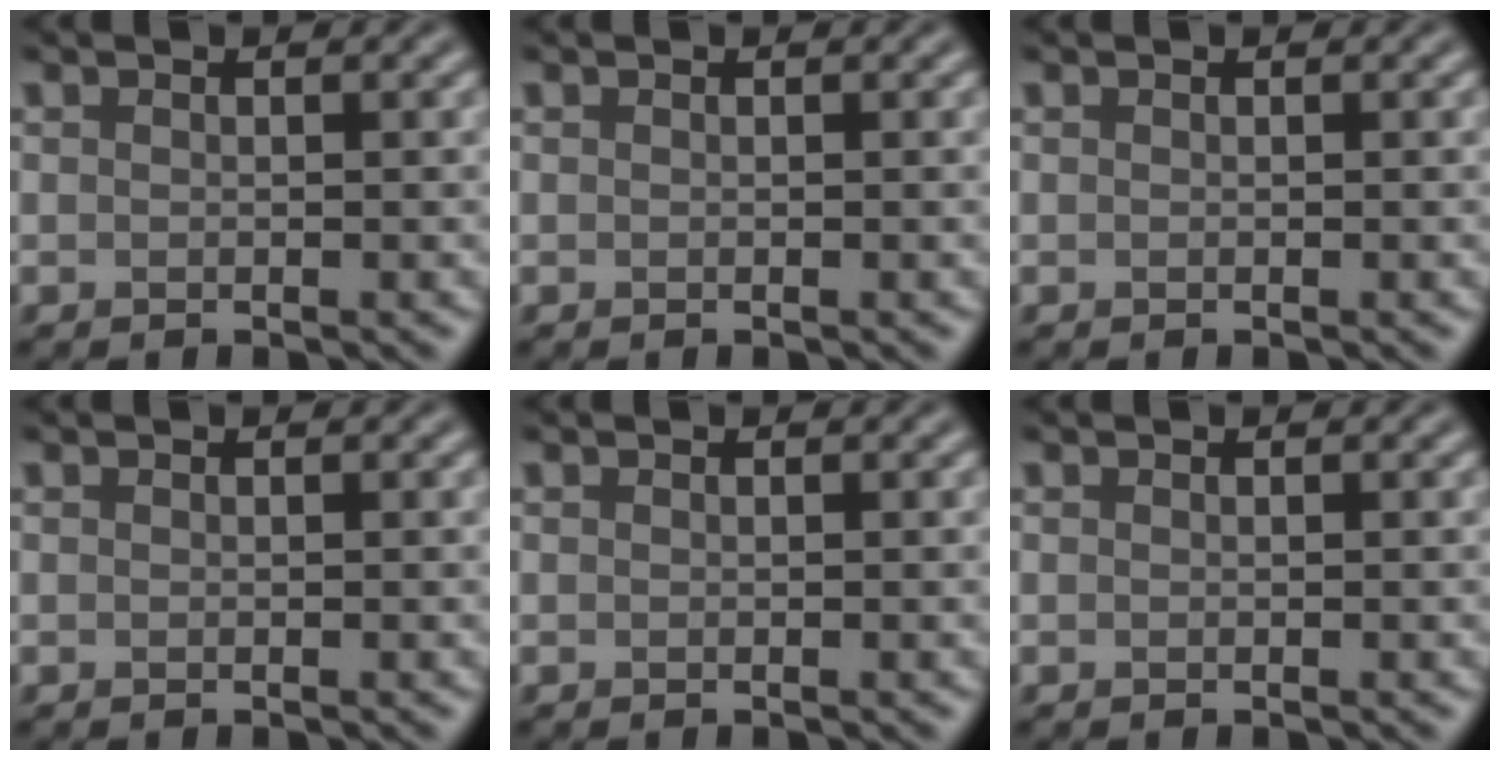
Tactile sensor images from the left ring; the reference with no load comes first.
{"total": 0.0}
{"total": 0.0}
{"total": 0.0}
{"total": 0.0}
{"total": 0.0}